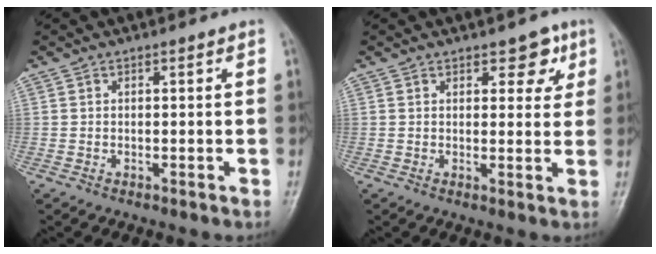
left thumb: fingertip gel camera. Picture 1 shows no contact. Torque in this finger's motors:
{"motor_torque": [0.05, 0.02, -0.35, -0.03, 0.09]}